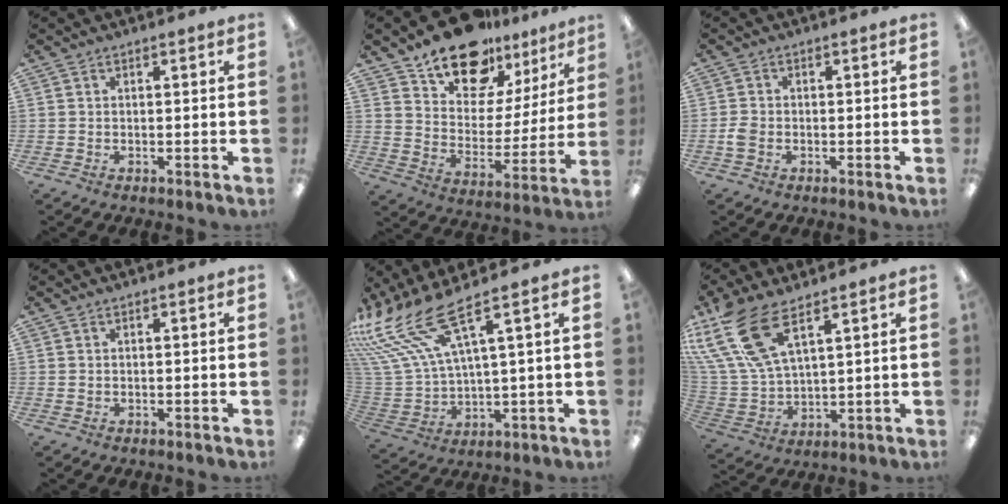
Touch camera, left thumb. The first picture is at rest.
{"total": 16.9, "force": [13.8, 7.9, 5.6], "torque": [-0.099, -0.101, 0.250]}
{"total": 2.4, "force": [-0.7, 1.7, 1.6], "torque": [-0.035, 0.001, -0.014]}
{"total": 0.8, "force": [0.4, 0.4, 0.5], "torque": [-0.011, 0.003, 0.007]}
{"total": 17.5, "force": [10.8, 5.9, 12.4], "torque": [-0.278, -0.066, 0.190]}
{"total": 17.8, "force": [10.7, 7.6, 12.1], "torque": [-0.284, -0.051, 0.193]}